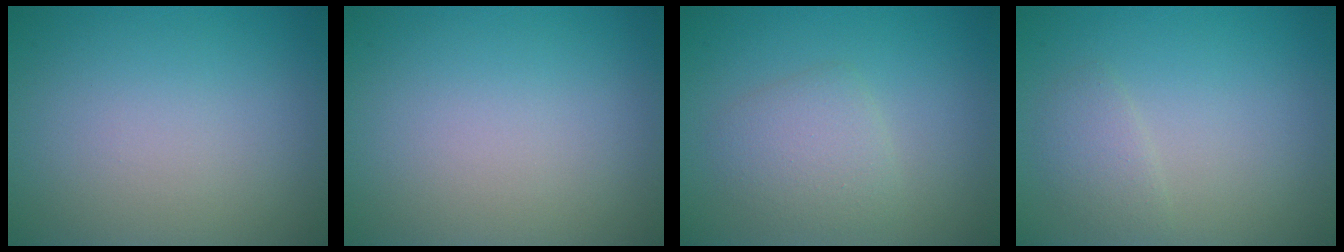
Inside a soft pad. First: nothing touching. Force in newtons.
{"total": 0.0}
{"total": 2.7, "press": 2.7, "slide": 0.0}
{"total": 1.5, "press": 1.5, "slide": 0.1}